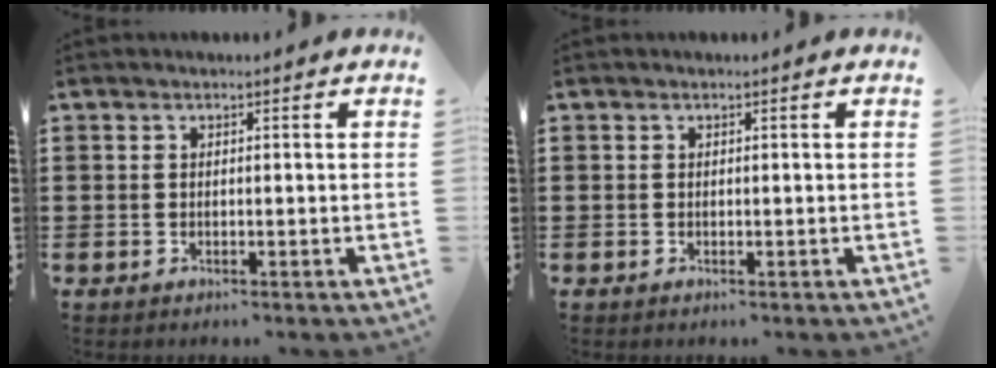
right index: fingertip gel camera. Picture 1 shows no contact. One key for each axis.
{"total": 0.0}